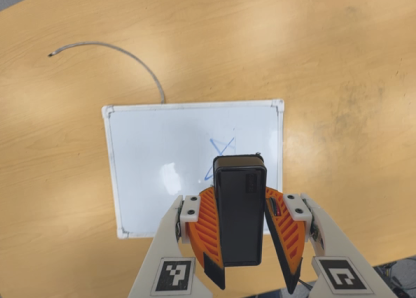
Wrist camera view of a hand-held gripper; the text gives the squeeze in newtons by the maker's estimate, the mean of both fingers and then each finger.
{"total": 6.9, "left": 7.5, "right": 6.3}